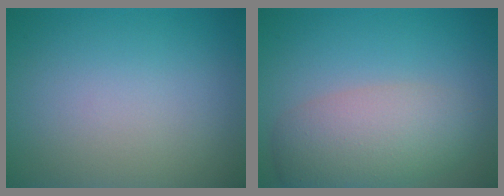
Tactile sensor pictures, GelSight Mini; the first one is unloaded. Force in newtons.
{"total": 5.7, "press": 5.7, "slide": 0.2}